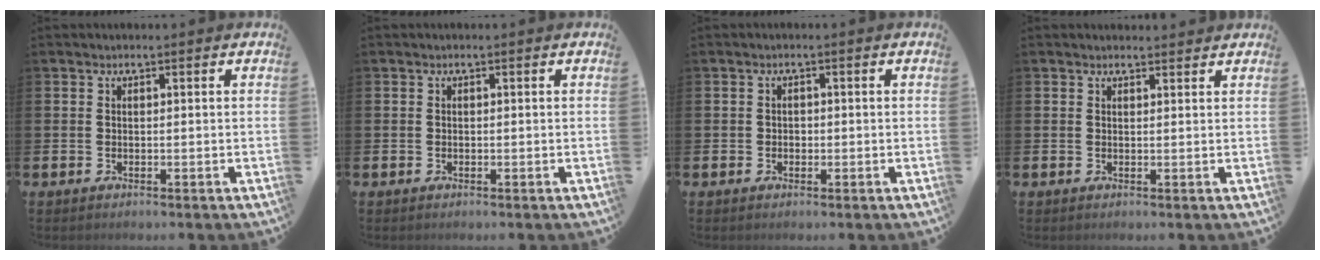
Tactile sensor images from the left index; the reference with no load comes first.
{"total": 0.0}
{"total": 1.0, "force": [-0.2, 0.9, 0.3], "torque": [0.007, 0.000, -0.009]}
{"total": 1.1, "force": [1.1, 0.3, 0.0], "torque": [0.007, -0.003, 0.018]}